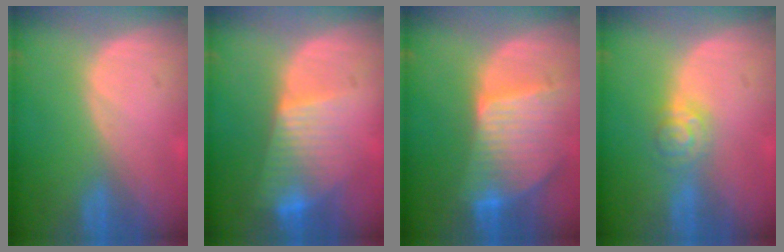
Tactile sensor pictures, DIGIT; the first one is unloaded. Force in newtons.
{"total": 7.9, "press": 6.8, "slide": 4.0}
{"total": 9.5, "press": 8.4, "slide": 4.5}
{"total": 4.0, "press": 3.6, "slide": 1.7}